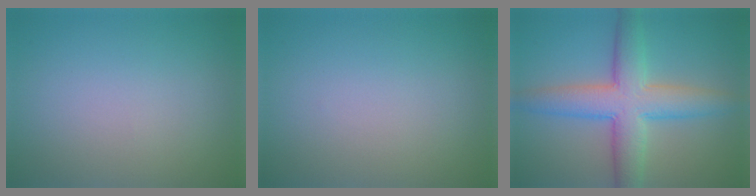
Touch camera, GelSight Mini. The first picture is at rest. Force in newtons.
{"total": 0.0}
{"total": 7.3, "press": 7.3, "slide": 0.2}